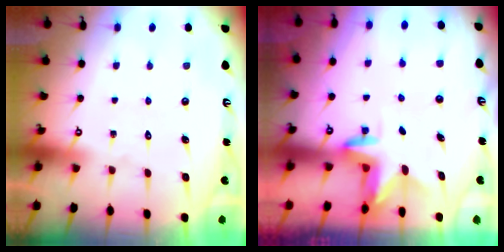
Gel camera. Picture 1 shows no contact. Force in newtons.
{"total": 3.3, "press": 3.3, "slide": 0.3}